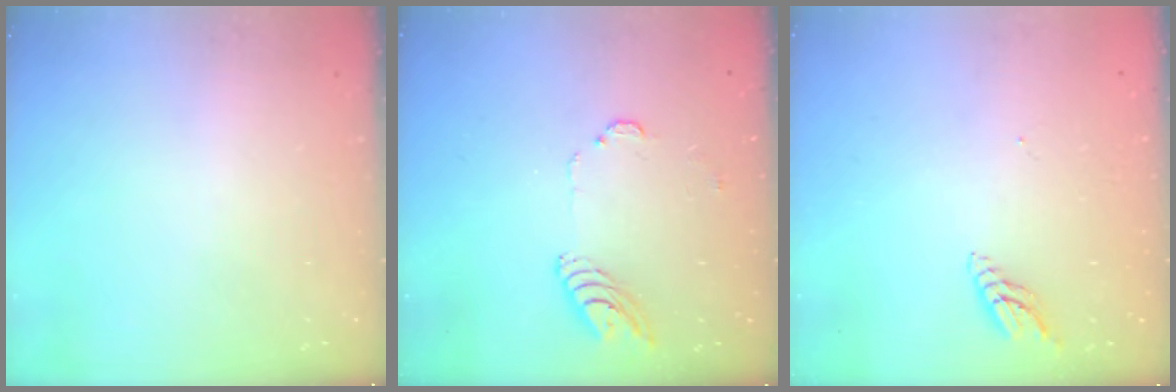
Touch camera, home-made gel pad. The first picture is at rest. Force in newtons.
{"total": 8.9, "press": 8.9, "slide": 1.0}
{"total": 6.8, "press": 6.8, "slide": 0.4}